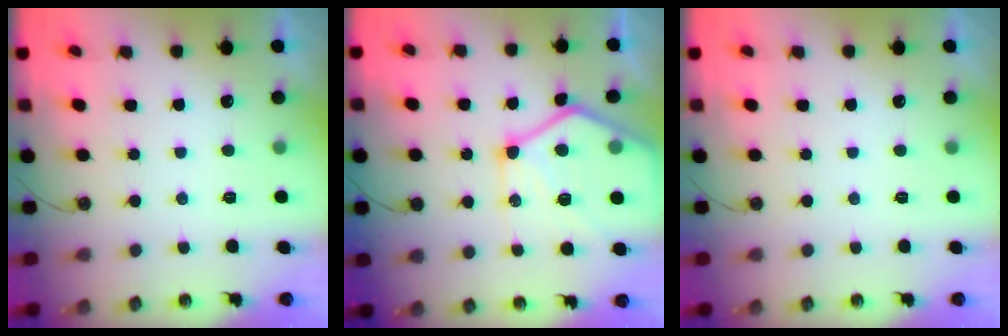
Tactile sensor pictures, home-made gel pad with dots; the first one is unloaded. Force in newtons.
{"total": 19.6, "press": 19.5, "slide": 1.9}
{"total": 0.0}